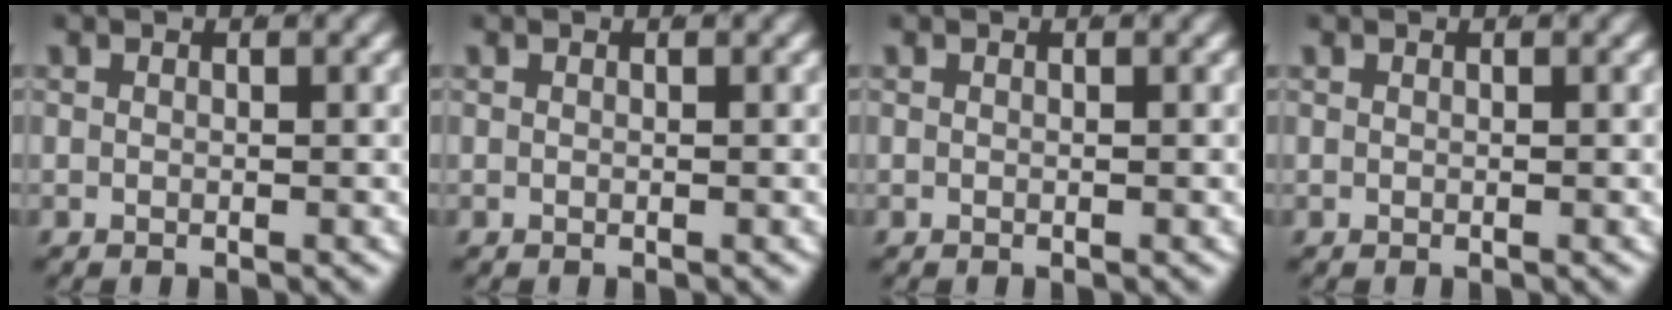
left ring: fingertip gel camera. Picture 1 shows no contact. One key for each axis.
{"total": 0.0}
{"total": 0.0}
{"total": 0.0}